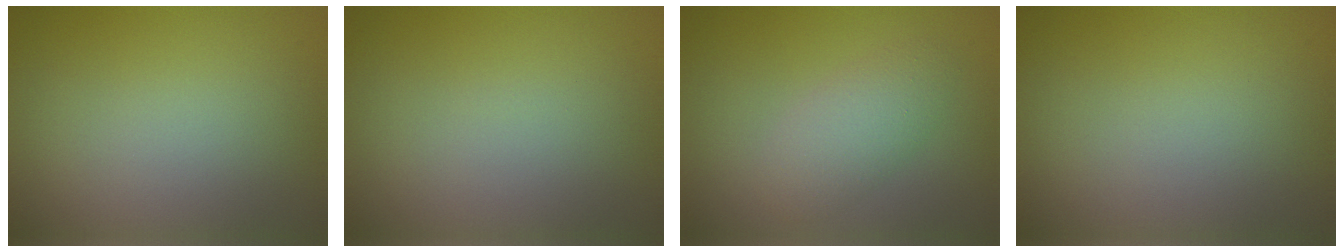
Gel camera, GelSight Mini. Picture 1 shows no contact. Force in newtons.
{"total": 0.0}
{"total": 2.7, "press": 2.7, "slide": 0.0}
{"total": 0.0}